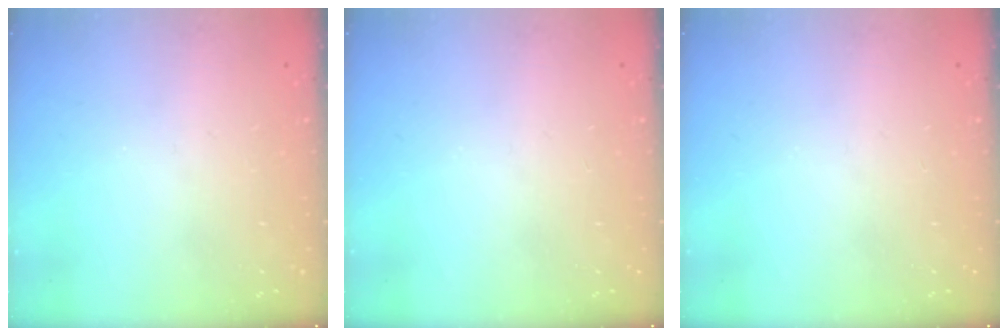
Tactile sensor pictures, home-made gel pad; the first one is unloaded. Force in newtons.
{"total": 0.0}
{"total": 0.0}